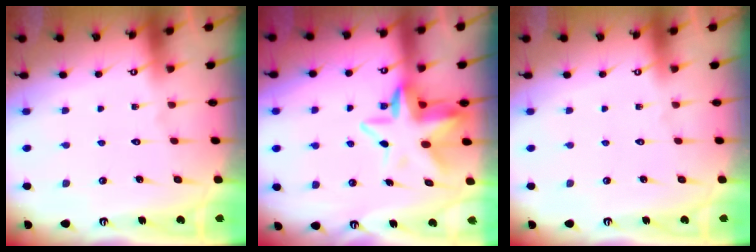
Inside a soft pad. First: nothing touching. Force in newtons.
{"total": 10.1, "press": 9.8, "slide": 2.4}
{"total": 0.0}